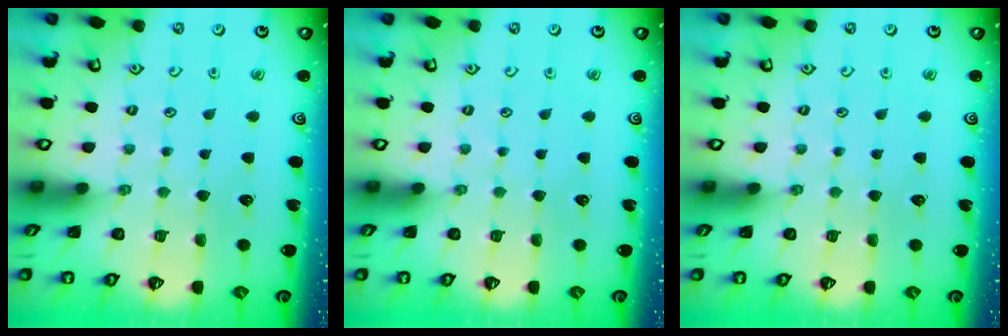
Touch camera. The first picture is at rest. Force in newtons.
{"total": 0.0}
{"total": 0.0}